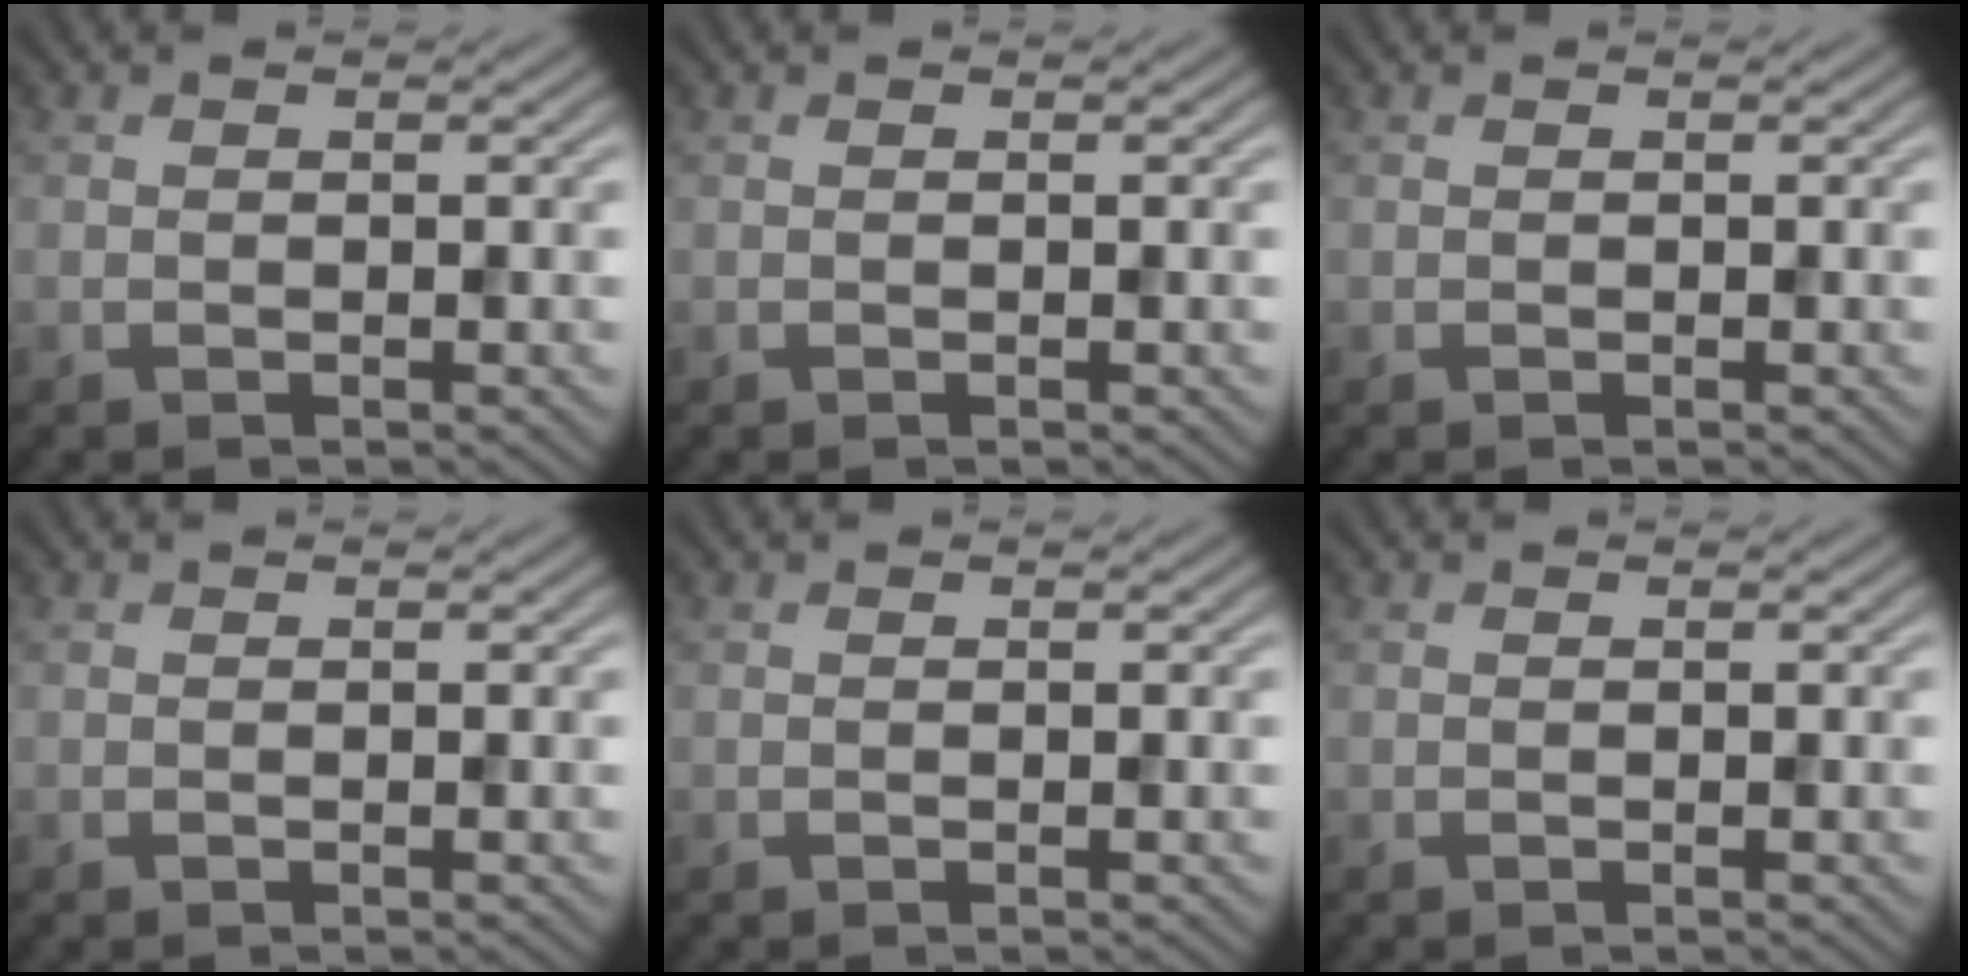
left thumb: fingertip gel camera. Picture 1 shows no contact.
{"total": 0.0}
{"total": 0.0}
{"total": 0.0}
{"total": 0.0}
{"total": 0.0}